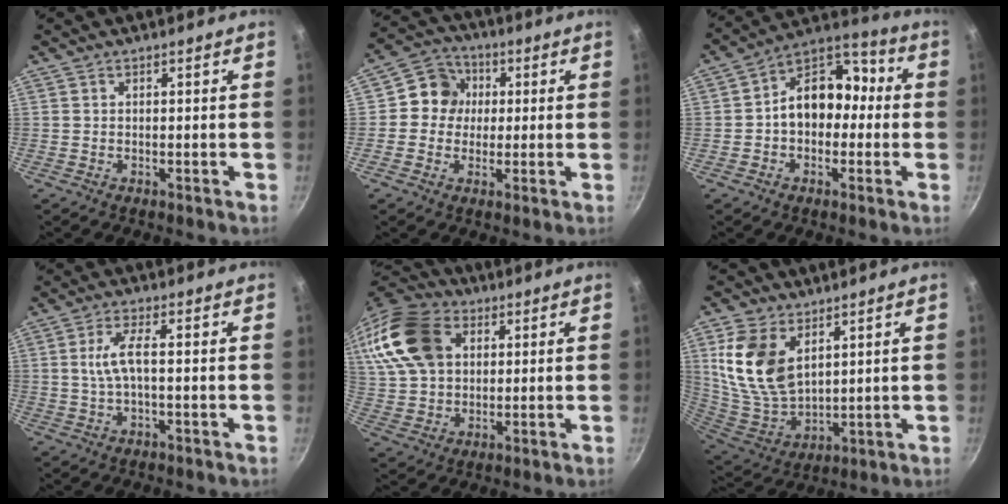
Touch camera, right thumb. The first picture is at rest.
{"total": 8.0, "force": [0.9, 7.5, 2.6], "torque": [-0.002, 0.015, -0.005]}
{"total": 13.9, "force": [-0.3, 10.5, 9.2], "torque": [-0.081, 0.055, -0.025]}
{"total": 5.2, "force": [0.1, 1.4, 5.0], "torque": [-0.113, 0.011, 0.001]}
{"total": 20.0, "force": [6.2, 14.4, 12.4], "torque": [-0.245, 0.013, 0.110]}
{"total": 15.1, "force": [5.8, 9.3, 10.5], "torque": [-0.197, -0.037, 0.128]}